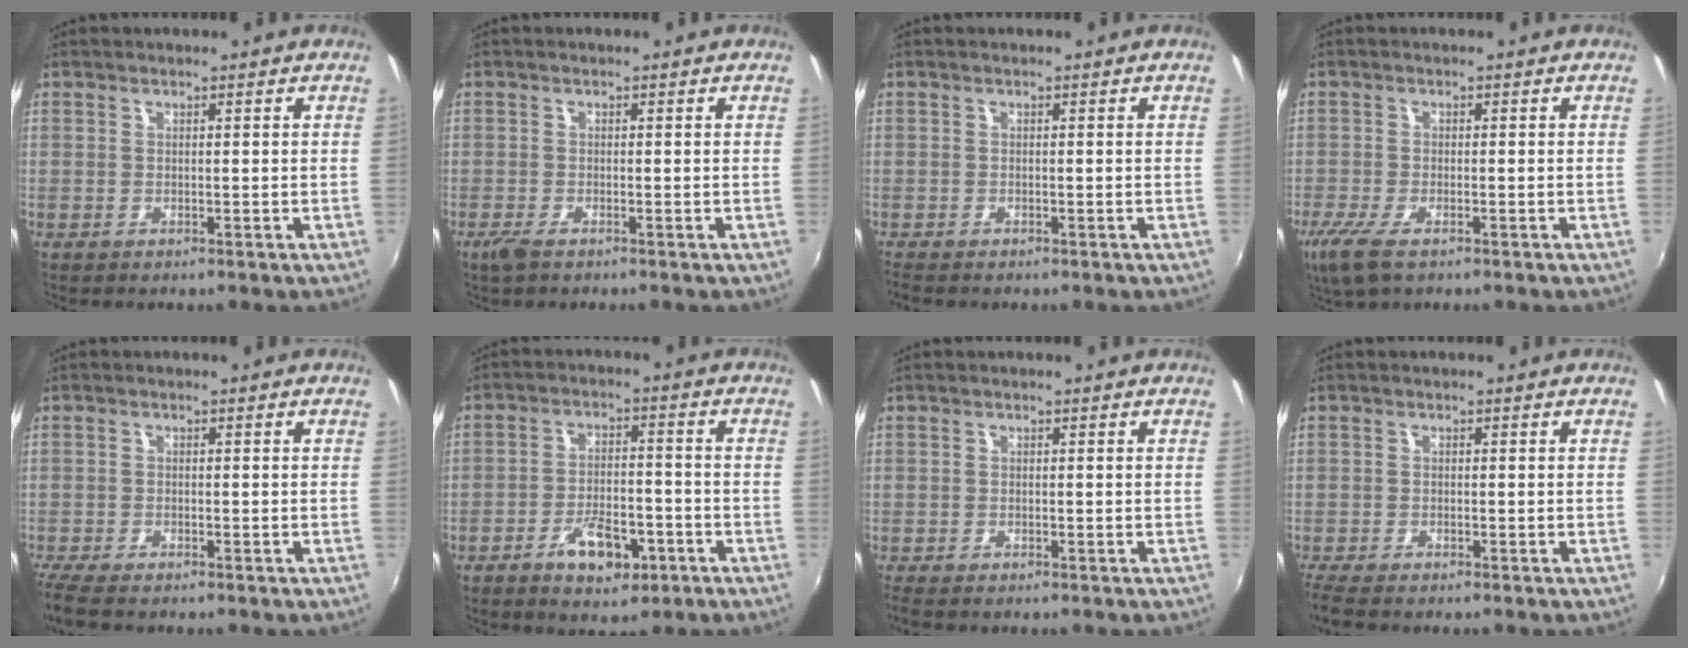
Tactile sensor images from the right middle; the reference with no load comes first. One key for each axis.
{"total": 2.3, "fx": -1.6, "fy": 0.6, "fz": 1.5, "tx": -0.035, "ty": -0.007, "tz": -0.031}
{"total": 1.5, "fx": -1.3, "fy": 0.3, "fz": 0.7, "tx": -0.016, "ty": -0.009, "tz": -0.022}
{"total": 6.7, "fx": -4.1, "fy": 2.3, "fz": 4.8, "tx": -0.115, "ty": -0.026, "tz": -0.074}
{"total": 5.3, "fx": -4.3, "fy": 1.0, "fz": 2.8, "tx": -0.074, "ty": -0.027, "tz": -0.081}
{"total": 8.3, "fx": -4.5, "fy": 3.7, "fz": 6.0, "tx": -0.115, "ty": 0.003, "tz": -0.064}
{"total": 2.0, "fx": -1.6, "fy": 0.4, "fz": 1.0, "tx": -0.023, "ty": -0.010, "tz": -0.027}
{"total": 4.0, "fx": -3.4, "fy": 0.7, "fz": 2.1, "tx": -0.056, "ty": -0.020, "tz": -0.062}